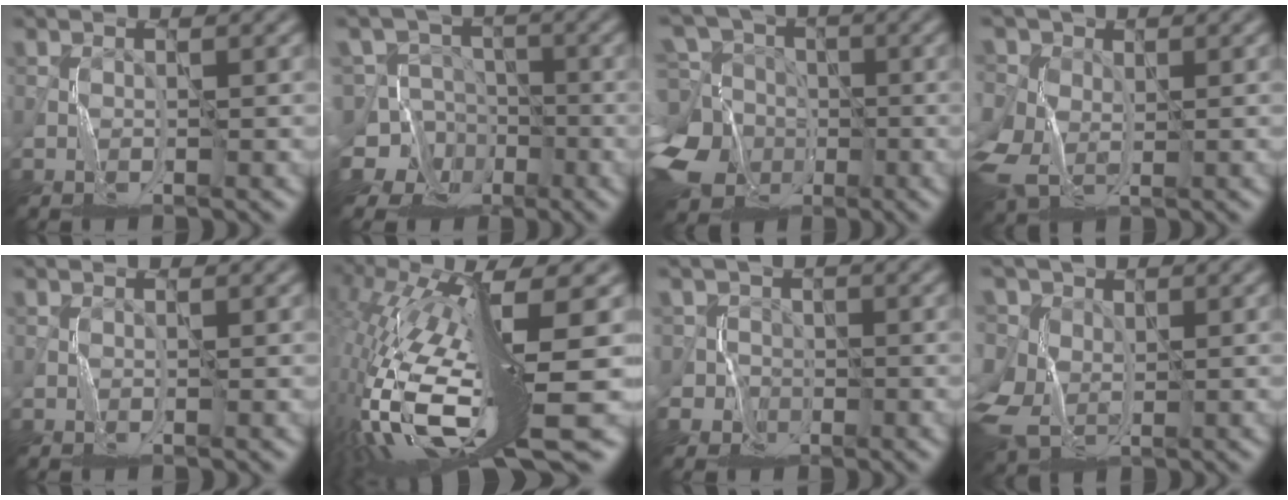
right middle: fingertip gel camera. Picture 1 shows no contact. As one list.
[{"total": 9.5, "force": [-4.4, 8.4, 1.1], "torque": [-0.017, -0.002, -0.099]}, {"total": 11.9, "force": [-4.6, 9.8, 4.8], "torque": [-0.133, -0.027, -0.085]}, {"total": 6.1, "force": [-0.3, 5.2, 3.2], "torque": [-0.103, -0.014, 0.002]}, {"total": 0.0}, {"total": 16.1, "force": [-2.4, 4.2, 15.3], "torque": [-0.332, -0.028, -0.017]}, {"total": 2.8, "force": [-1.1, 2.3, -1.3], "torque": [0.054, 0.003, -0.023]}, {"total": 5.5, "force": [0.6, 4.9, 2.4], "torque": [-0.089, -0.006, 0.021]}]